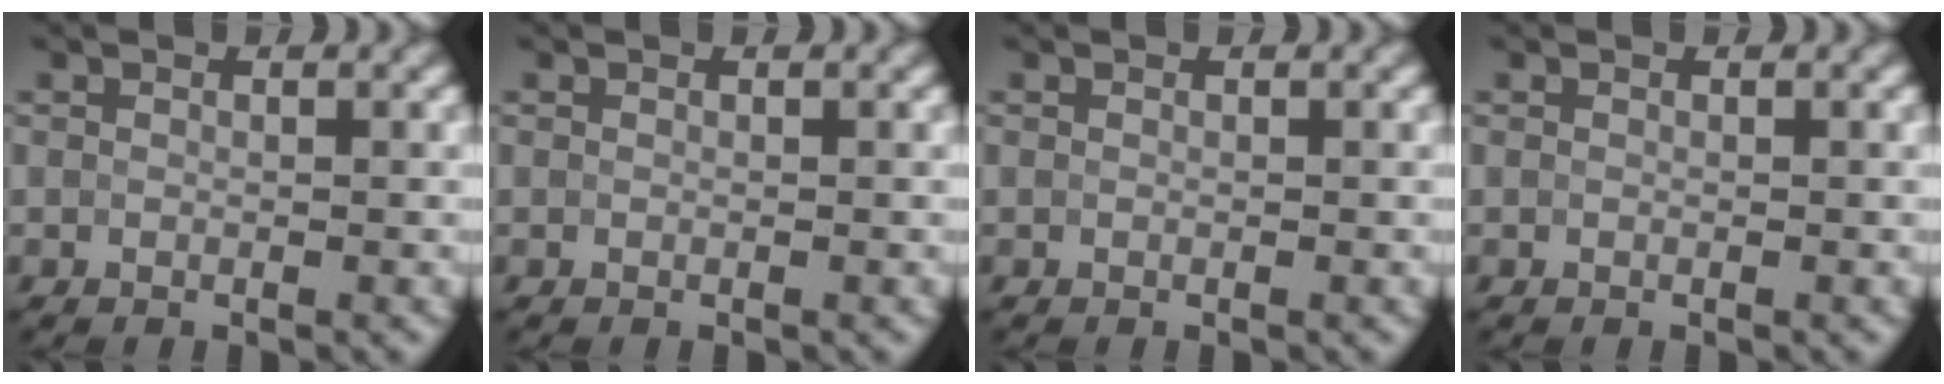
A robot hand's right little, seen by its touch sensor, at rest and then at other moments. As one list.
[{"total": 0.0}, {"total": 0.0}, {"total": 0.0}]